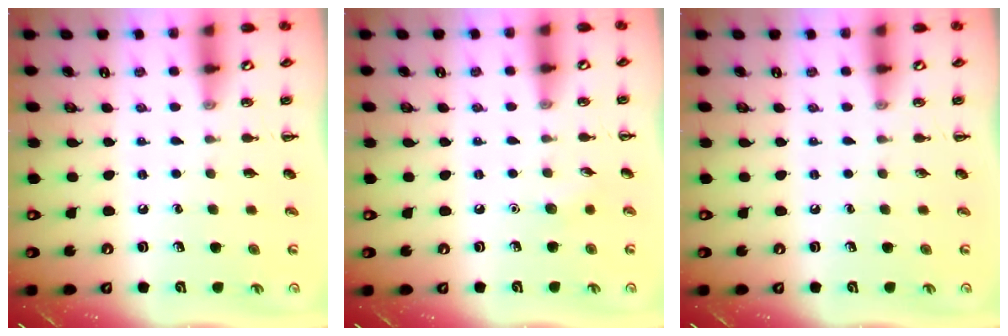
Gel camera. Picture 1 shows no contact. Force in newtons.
{"total": 4.2, "press": 4.0, "slide": 1.3}
{"total": 0.0}